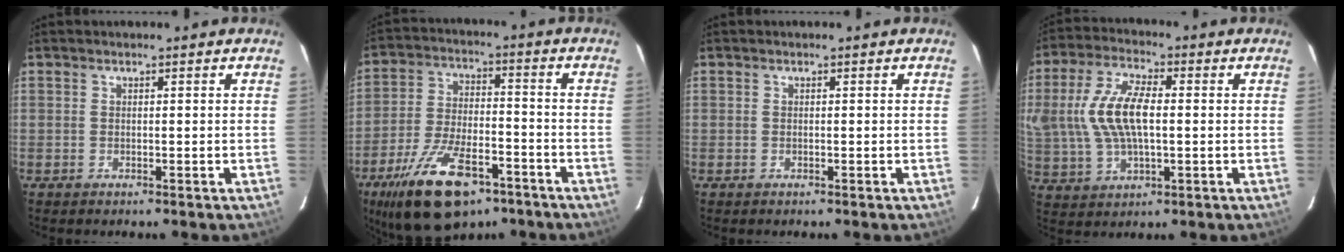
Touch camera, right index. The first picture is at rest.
{"total": 18.7, "force": [-11.6, 8.4, 12.0], "torque": [-0.241, -0.018, -0.191]}
{"total": 0.0}
{"total": 13.2, "force": [0.9, 6.1, 11.7], "torque": [-0.244, 0.010, 0.022]}